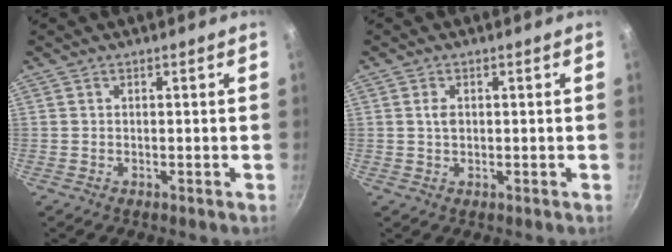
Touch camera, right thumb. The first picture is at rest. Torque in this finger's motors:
{"motor_torque": [-0.56, -0.11, 0.52, -0.02, -0.02]}